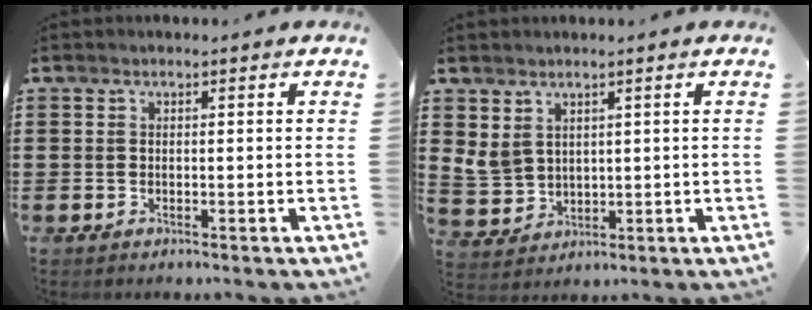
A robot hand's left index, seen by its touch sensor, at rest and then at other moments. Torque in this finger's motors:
{"motor_torque": [-0.38, 1.06, -0.03, 0.00]}